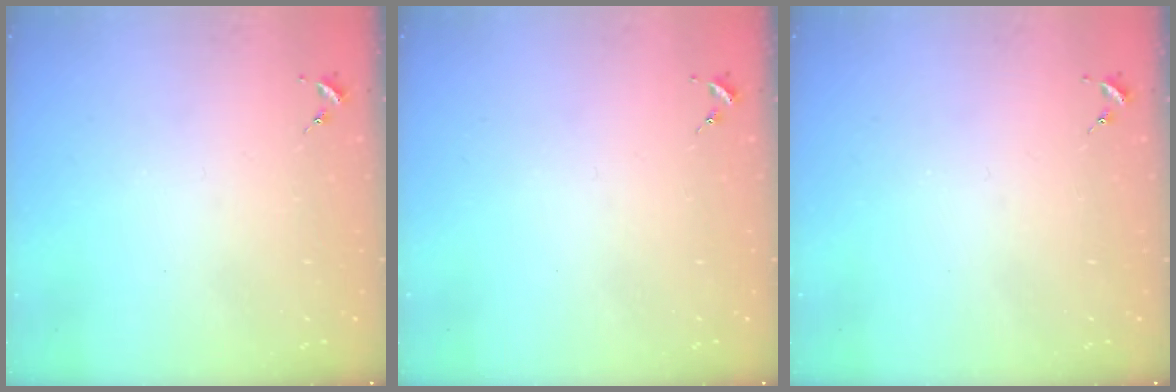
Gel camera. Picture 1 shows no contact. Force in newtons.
{"total": 0.0}
{"total": 0.0}